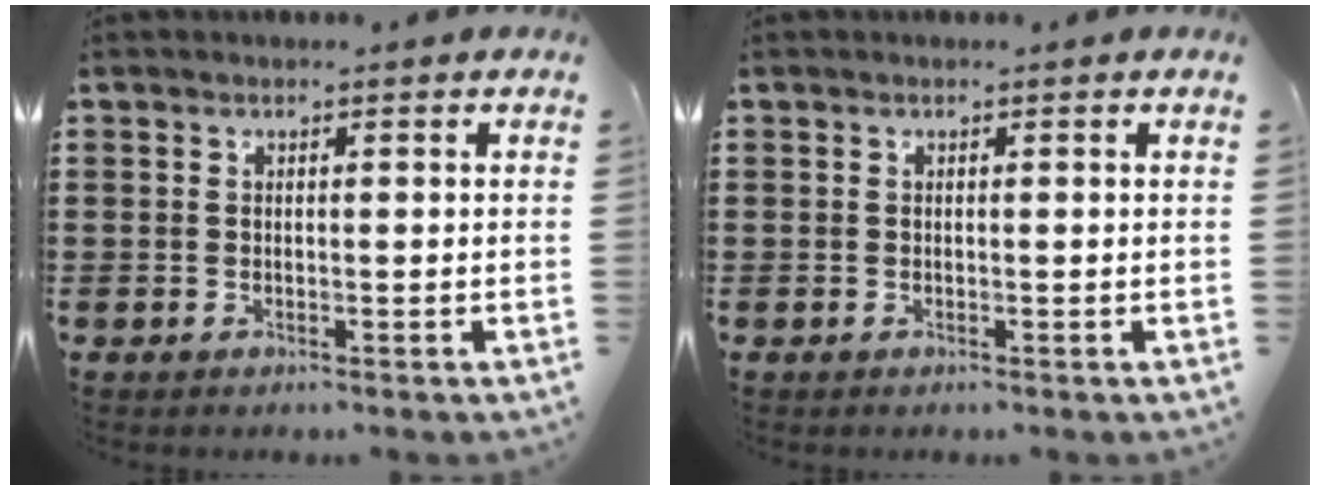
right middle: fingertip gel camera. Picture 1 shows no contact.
{"total": 0.0}